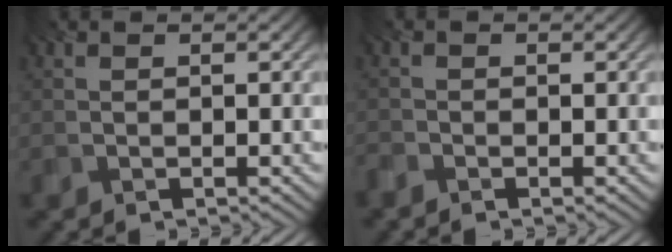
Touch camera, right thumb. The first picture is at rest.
{"total": 1.3, "force": [-1.2, 0.2, 0.3], "torque": [-0.013, -0.007, -0.031]}